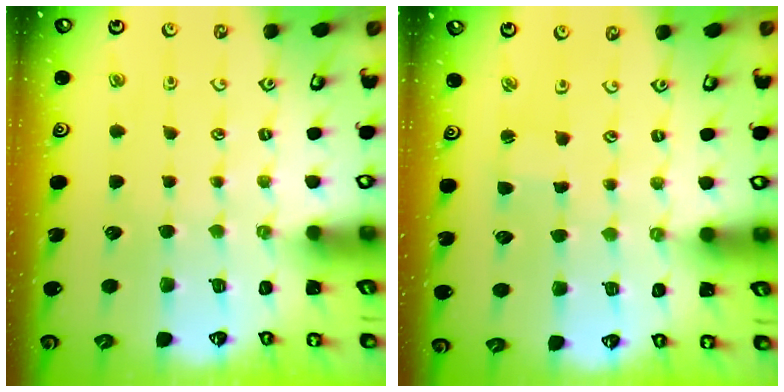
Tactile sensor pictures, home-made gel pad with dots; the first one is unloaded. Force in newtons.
{"total": 1.0, "press": 1.0, "slide": 0.1}